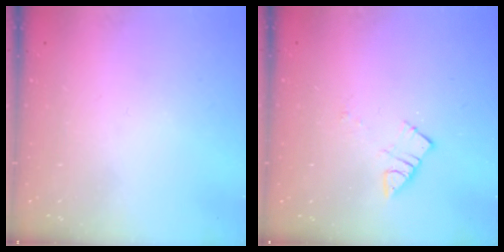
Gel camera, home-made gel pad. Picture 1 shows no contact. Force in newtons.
{"total": 4.1, "press": 4.1, "slide": 0.2}